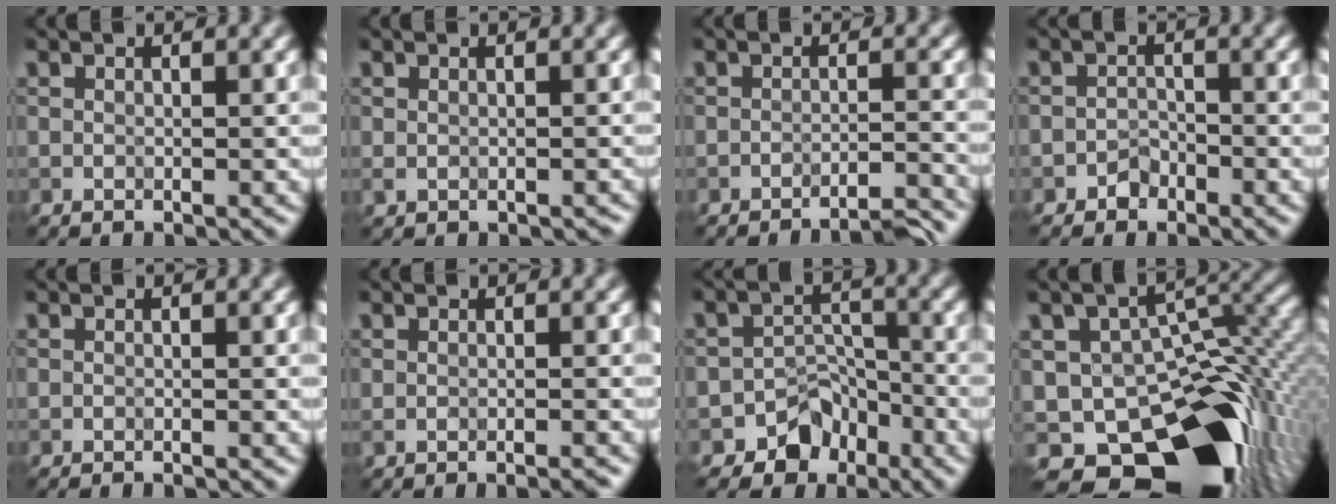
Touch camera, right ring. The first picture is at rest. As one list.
[{"total": 1.4, "force": [-0.6, 1.0, 0.8], "torque": [-0.015, -0.004, -0.008]}, {"total": 3.2, "force": [-3.0, -0.1, 1.1], "torque": [-0.007, 0.014, -0.043]}, {"total": 1.3, "force": [-1.1, 0.7, 0.2], "torque": [0.003, 0.011, -0.021]}, {"total": 1.2, "force": [-1.2, -0.1, -0.1], "torque": [0.005, 0.003, -0.018]}, {"total": 1.3, "force": [-1.1, -0.2, 0.5], "torque": [-0.004, 0.002, -0.017]}, {"total": 4.8, "force": [-3.4, 3.1, 1.2], "torque": [0.001, 0.003, -0.054]}, {"total": 15.3, "force": [-7.0, 8.6, 10.6], "torque": [-0.171, -0.026, -0.090]}]